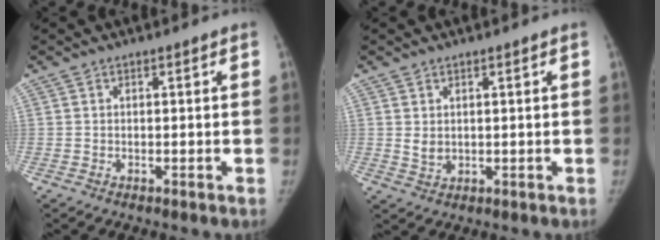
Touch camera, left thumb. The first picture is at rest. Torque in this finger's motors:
{"motor_torque": [0.33, 0.37, 0.51, -0.39, 0.13]}